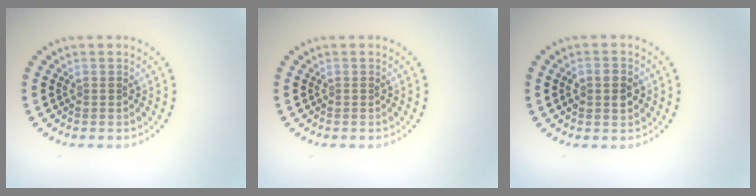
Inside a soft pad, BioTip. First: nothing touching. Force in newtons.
{"total": 0.0}
{"total": 2.8, "press": 2.8, "slide": 0.1}